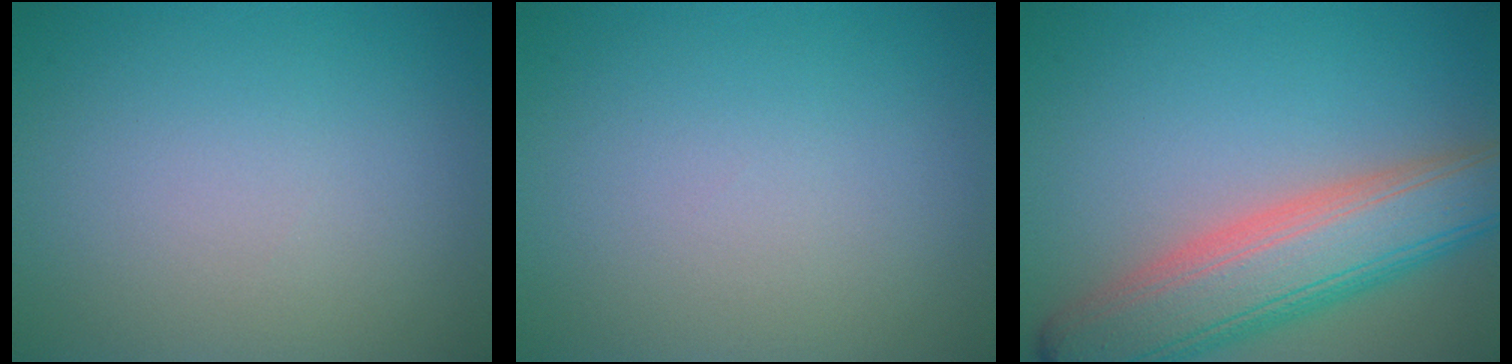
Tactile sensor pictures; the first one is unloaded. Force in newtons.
{"total": 0.0}
{"total": 8.7, "press": 8.7, "slide": 0.5}